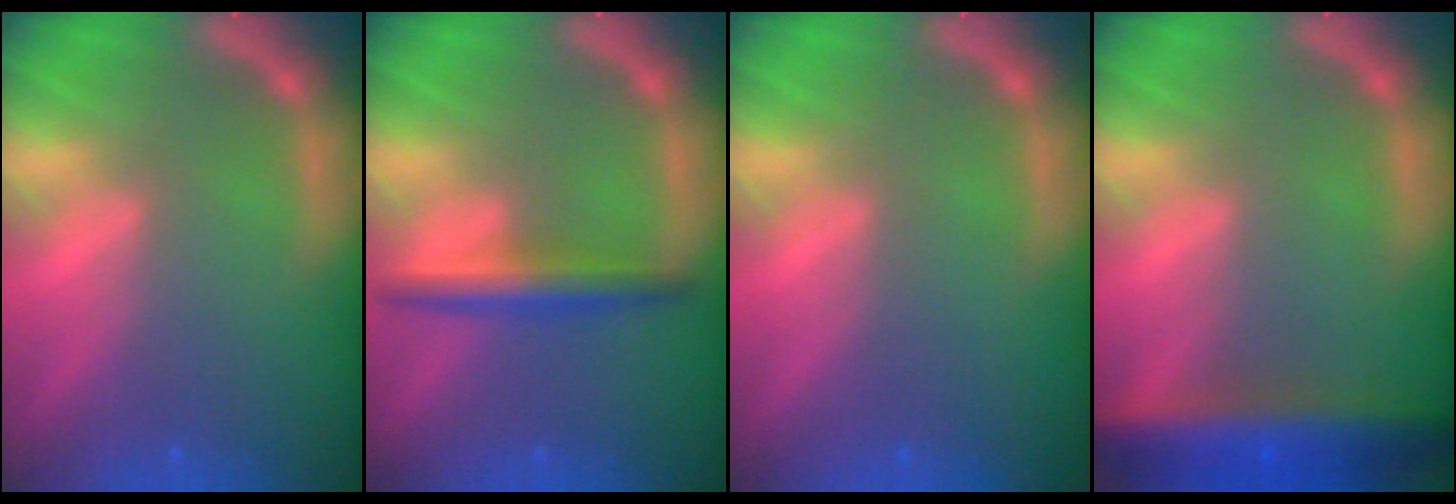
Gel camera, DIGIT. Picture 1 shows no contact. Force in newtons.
{"total": 3.5}
{"total": 0.0}
{"total": 8.0}